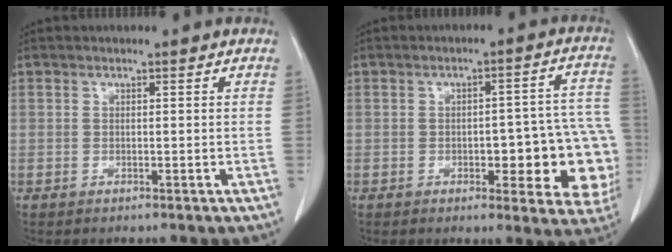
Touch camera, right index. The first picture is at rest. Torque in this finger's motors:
{"motor_torque": [1.19, -0.15, 0.30, 0.05]}